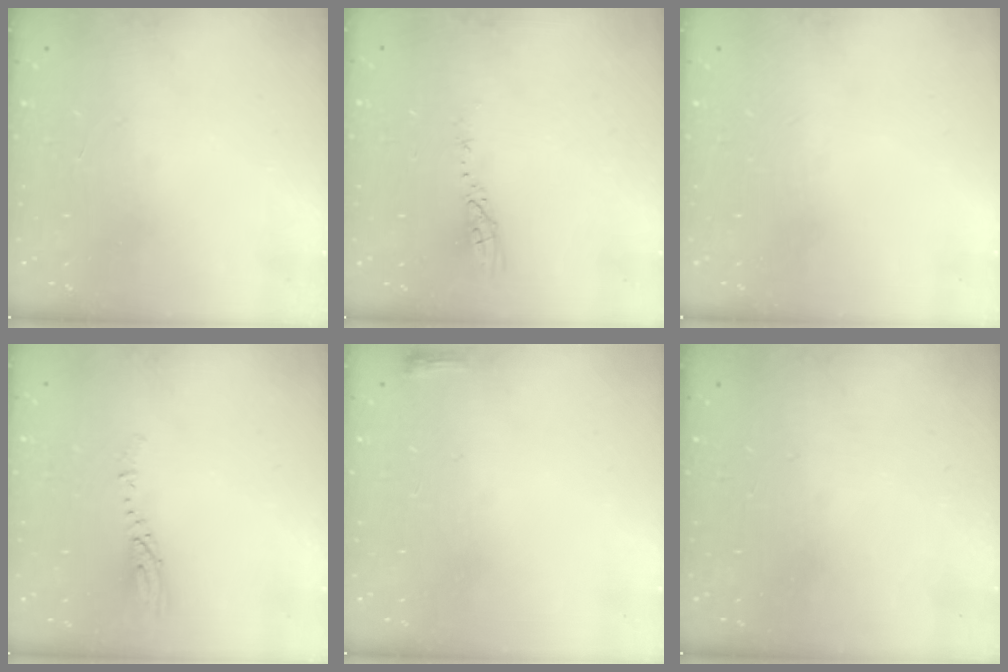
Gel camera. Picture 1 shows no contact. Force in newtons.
{"total": 3.5, "press": 3.4, "slide": 0.3}
{"total": 0.0}
{"total": 3.6, "press": 3.5, "slide": 0.5}
{"total": 2.6, "press": 2.5, "slide": 0.6}
{"total": 0.0}